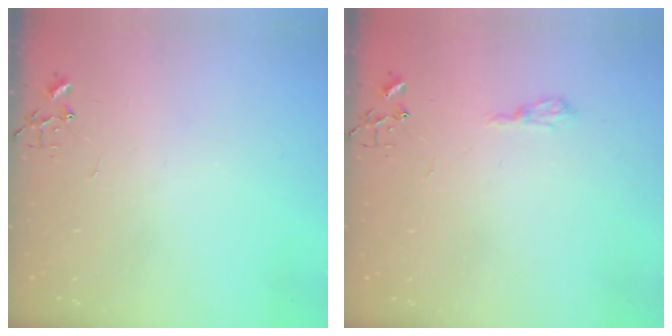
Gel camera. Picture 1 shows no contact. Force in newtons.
{"total": 7.2, "press": 7.1, "slide": 0.6}